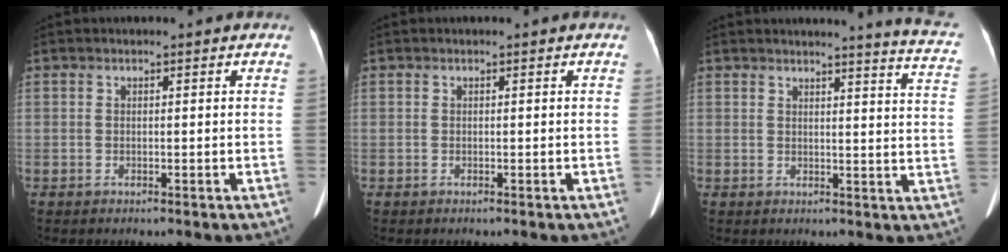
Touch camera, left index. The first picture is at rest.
{"total": 0.0}
{"total": 10.2, "force": [9.5, -0.7, 3.5], "torque": [-0.029, -0.071, 0.075]}